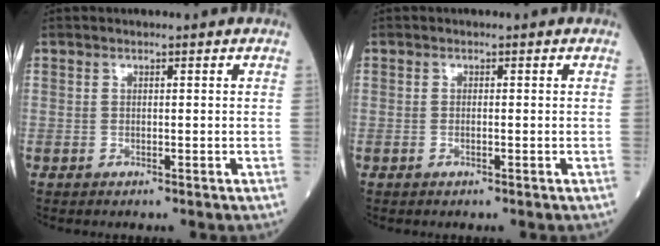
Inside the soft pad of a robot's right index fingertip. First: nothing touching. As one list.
[{"total": 0.5, "force": [-0.2, 0.0, 0.5], "torque": [-0.012, 0.000, -0.002]}]